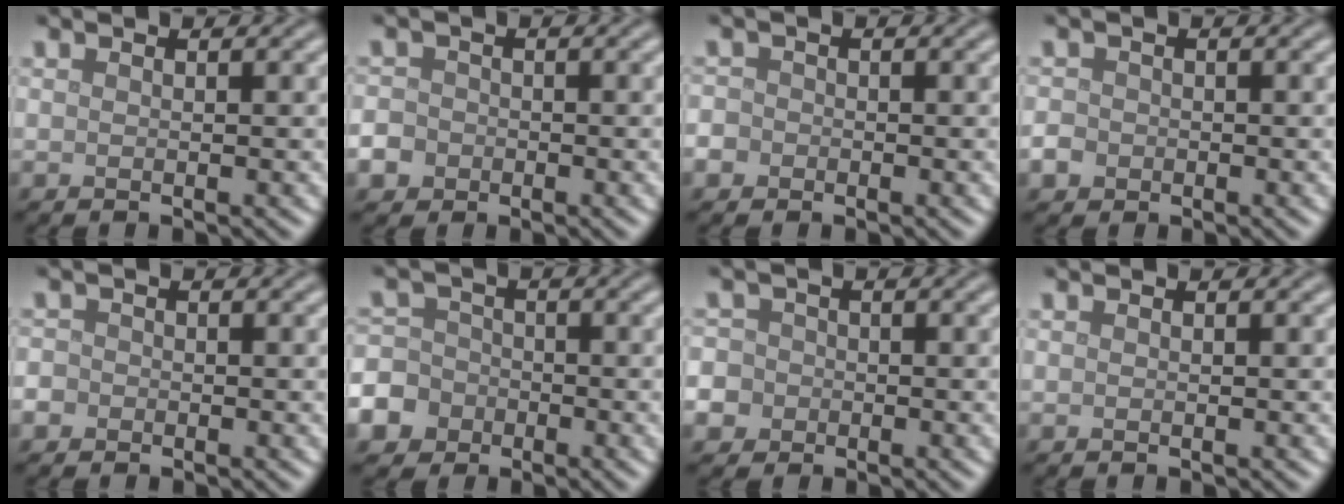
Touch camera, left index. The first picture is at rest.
{"total": 3.9, "force": [-1.9, 3.3, 1.1], "torque": [-0.013, -0.006, -0.046]}
{"total": 2.4, "force": [-1.0, 2.0, 0.6], "torque": [0.000, 0.005, -0.028]}
{"total": 1.6, "force": [-0.7, 1.4, 0.4], "torque": [-0.005, -0.001, -0.013]}
{"total": 1.8, "force": [-0.7, 1.5, 0.5], "torque": [0.000, 0.005, -0.017]}
{"total": 7.9, "force": [-4.1, 6.6, 1.7], "torque": [-0.048, -0.016, -0.094]}
{"total": 7.8, "force": [-2.5, 7.1, 2.0], "torque": [-0.051, -0.002, -0.084]}
{"total": 0.0}